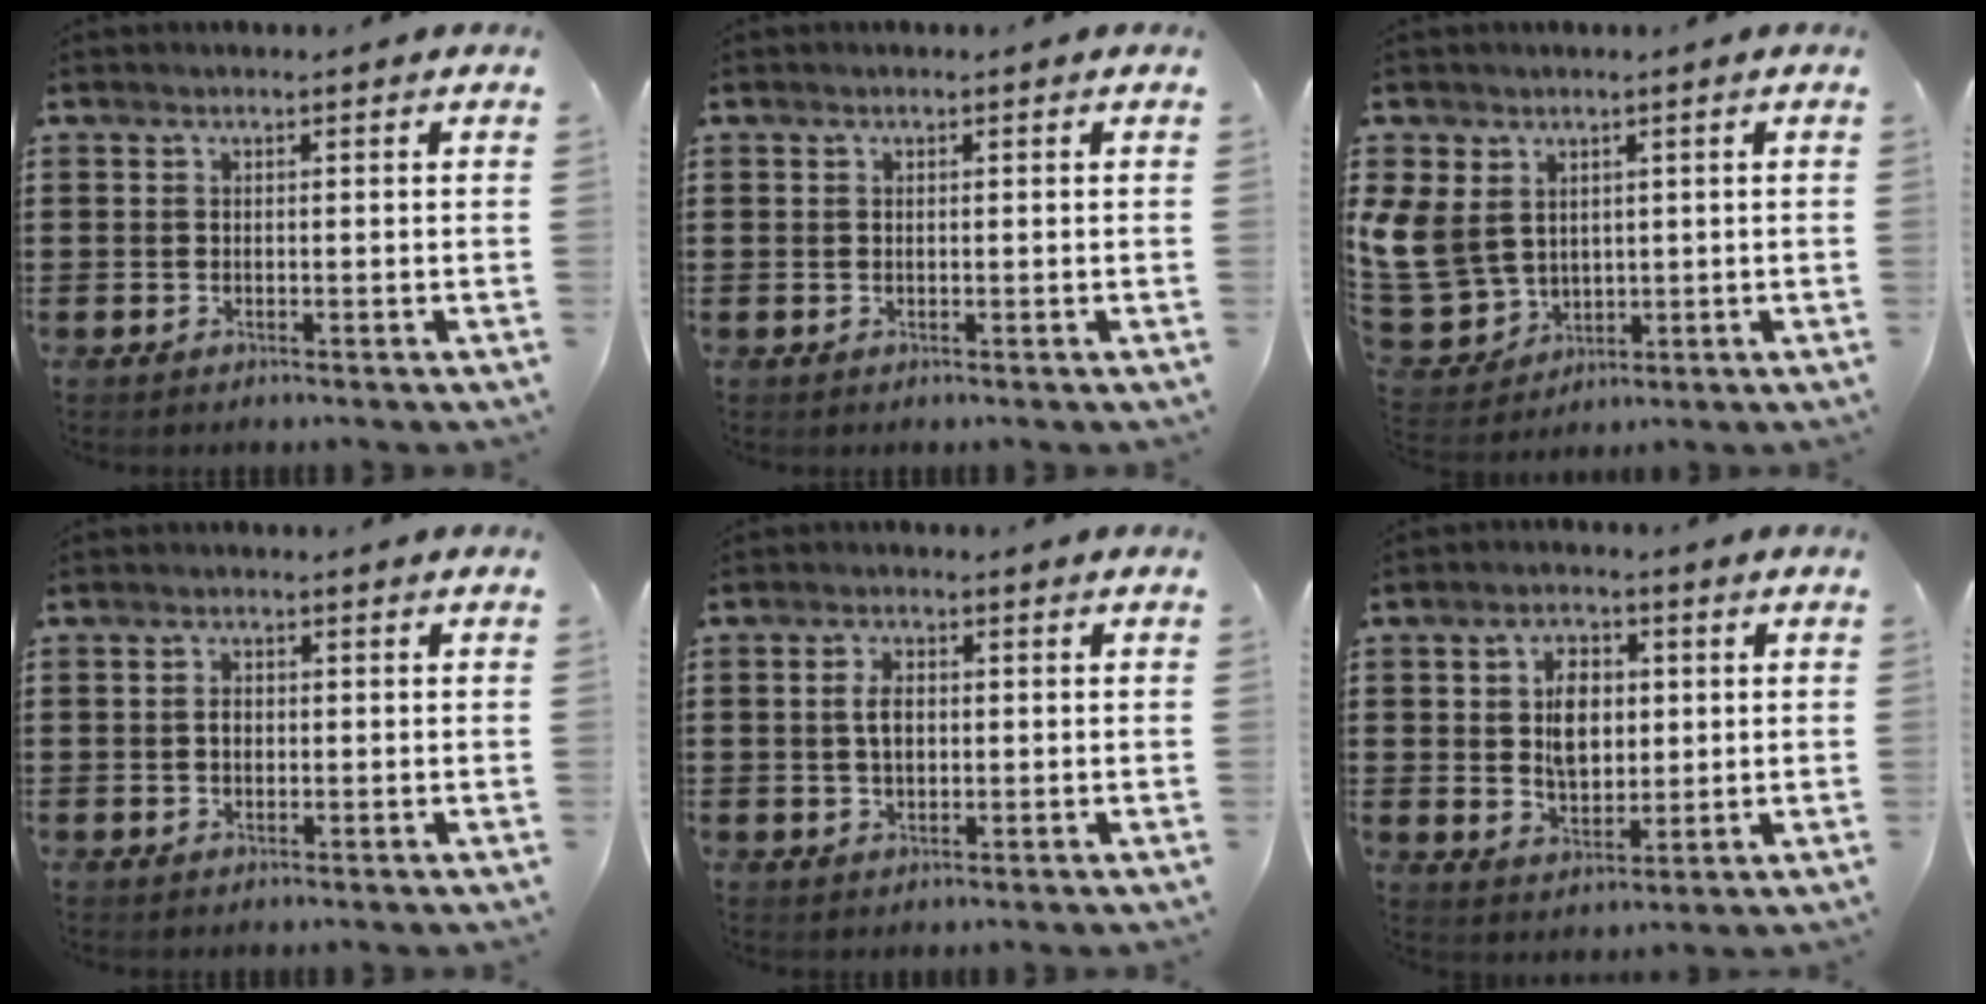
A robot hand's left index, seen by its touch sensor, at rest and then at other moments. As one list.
[{"total": 0.0}, {"total": 7.7, "force": [1.7, 6.7, 3.2], "torque": [-0.122, -0.002, 0.029]}, {"total": 1.7, "force": [0.0, 1.1, 1.3], "torque": [-0.027, 0.006, 0.000]}, {"total": 3.5, "force": [0.4, 1.9, 2.9], "torque": [-0.067, 0.005, 0.004]}, {"total": 6.6, "force": [1.2, 4.3, 4.9], "torque": [-0.089, 0.010, 0.016]}]